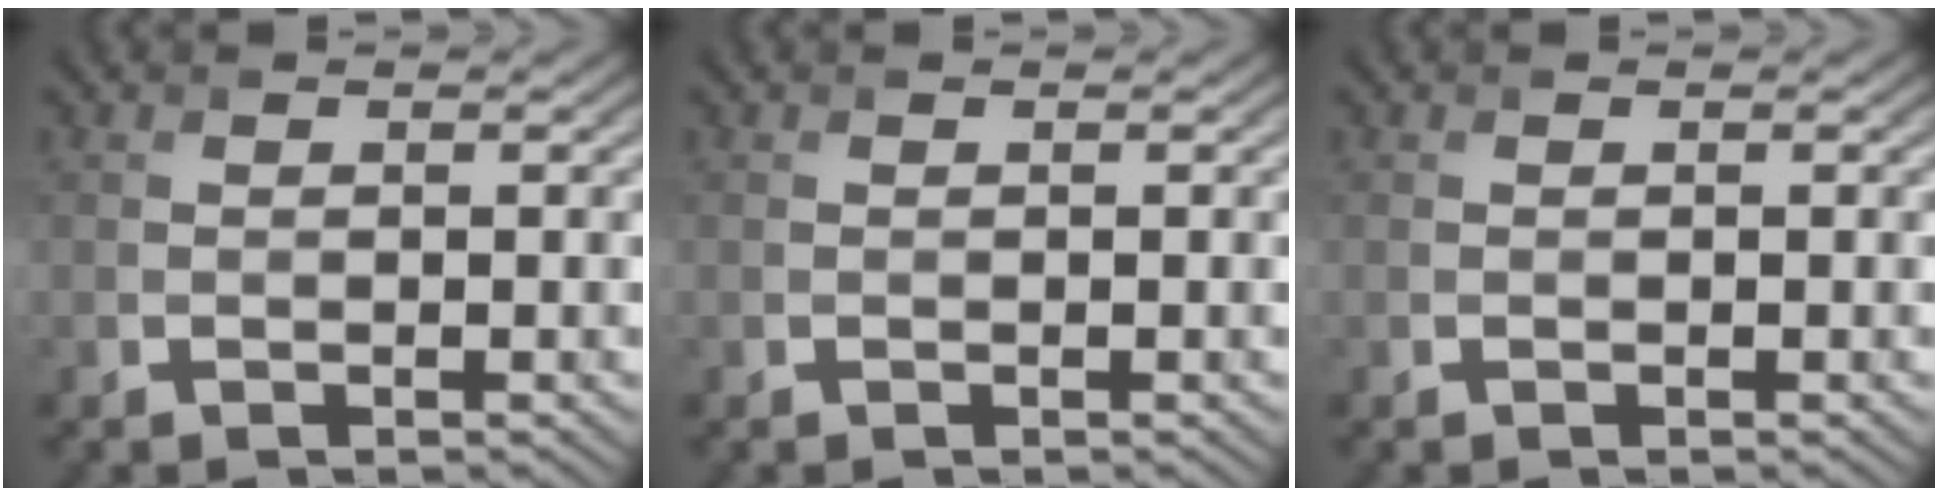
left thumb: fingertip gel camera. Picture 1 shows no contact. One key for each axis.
{"total": 0.0}
{"total": 0.0}